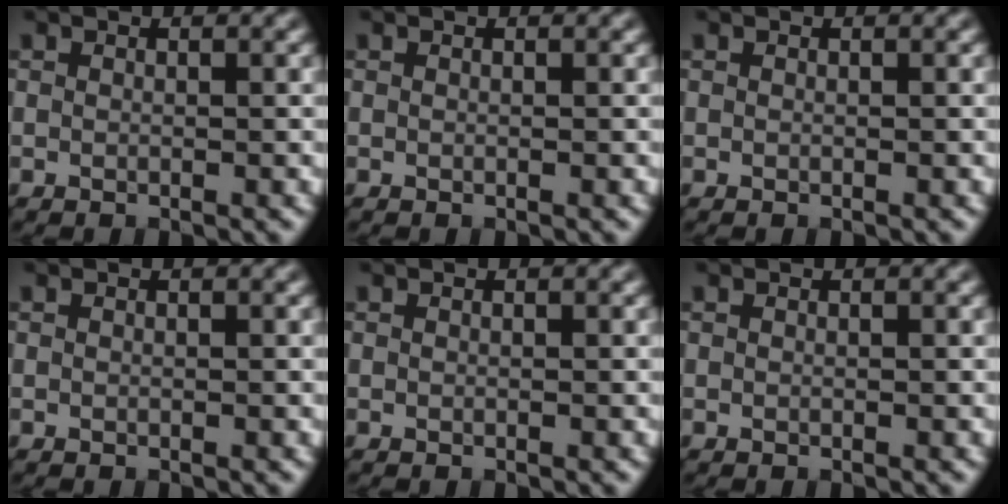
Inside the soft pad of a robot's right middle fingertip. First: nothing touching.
{"total": 0.0}
{"total": 0.0}
{"total": 0.0}
{"total": 0.0}
{"total": 0.0}